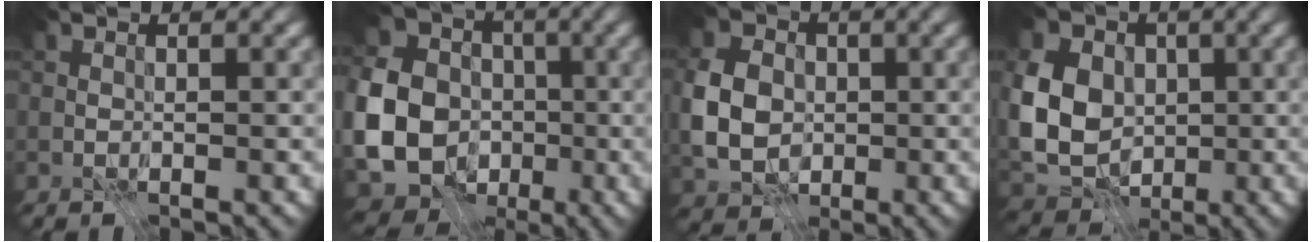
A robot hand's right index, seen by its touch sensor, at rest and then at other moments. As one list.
[{"total": 18.4, "force": [-4.6, 16.6, 6.5], "torque": [-0.190, -0.019, -0.096]}, {"total": 6.6, "force": [-0.7, 5.3, 4.0], "torque": [-0.095, 0.005, -0.023]}, {"total": 10.5, "force": [0.5, 8.2, 6.5], "torque": [-0.142, 0.000, -0.006]}]